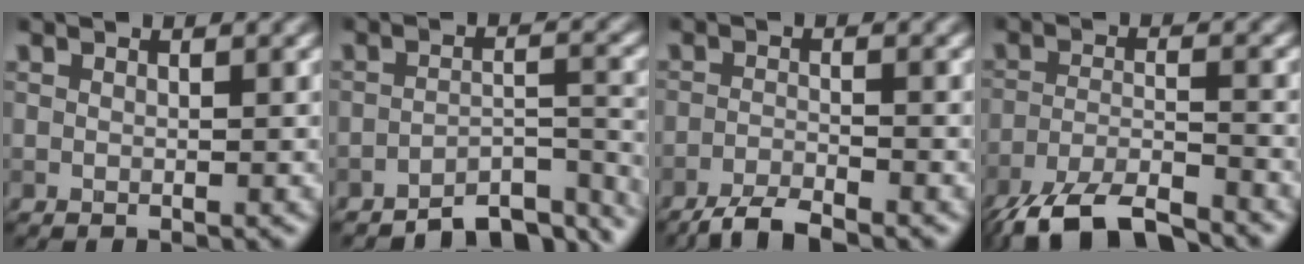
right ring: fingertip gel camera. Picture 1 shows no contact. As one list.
[{"total": 6.3, "force": [-5.8, 1.3, 2.0], "torque": [-0.027, -0.008, -0.082]}, {"total": 3.3, "force": [-3.0, 0.1, 1.4], "torque": [-0.033, 0.001, -0.061]}, {"total": 8.2, "force": [-7.0, 1.5, 4.0], "torque": [-0.083, -0.006, -0.128]}]